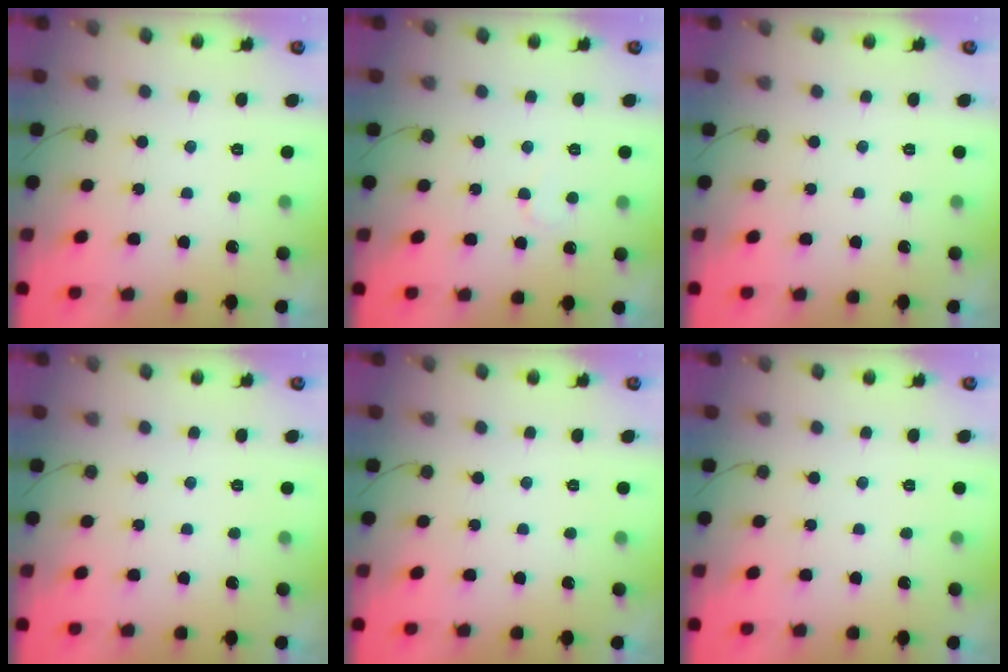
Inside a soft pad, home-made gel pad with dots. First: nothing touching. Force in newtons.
{"total": 2.7, "press": 2.7, "slide": 0.2}
{"total": 0.0}
{"total": 0.0}
{"total": 0.0}
{"total": 0.0}